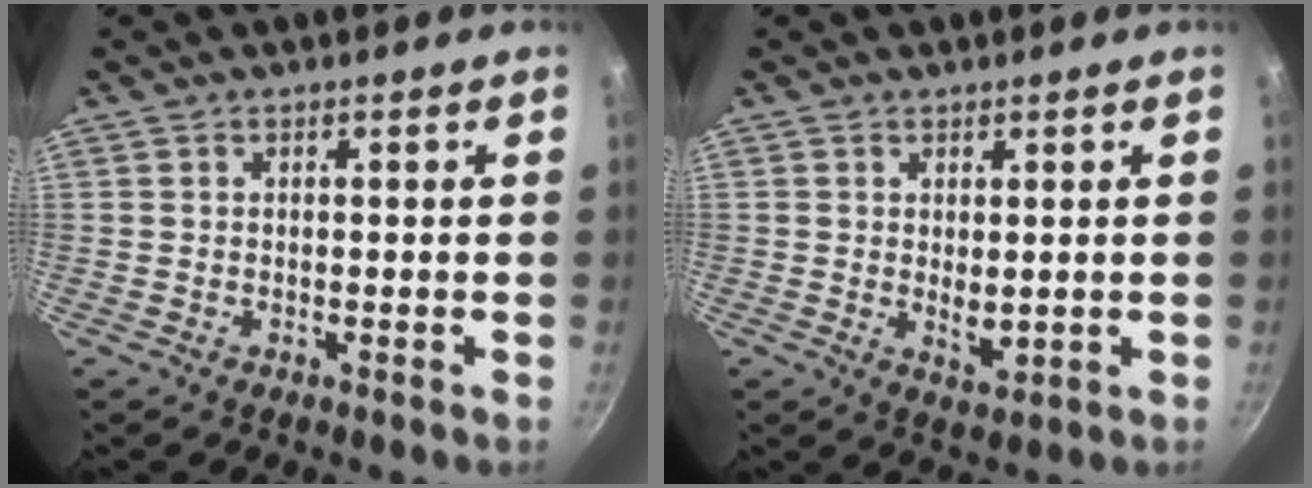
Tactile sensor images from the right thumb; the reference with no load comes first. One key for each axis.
{"total": 3.2, "fx": 0.5, "fy": 1.8, "fz": 2.6, "tx": -0.041, "ty": -0.012, "tz": 0.012}